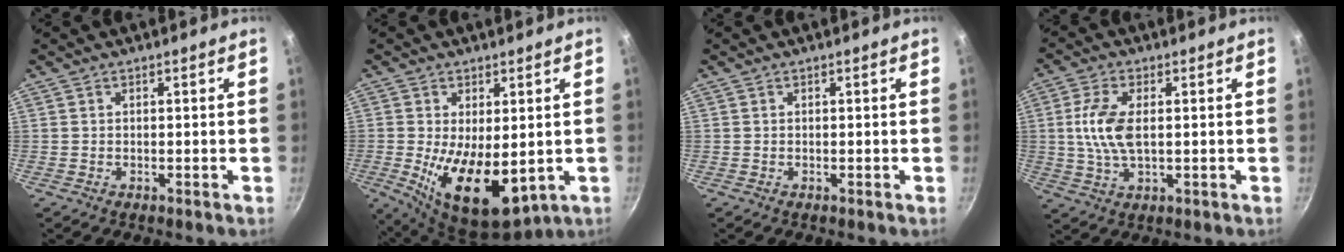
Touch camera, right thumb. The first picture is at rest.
{"total": 13.7, "force": [-1.4, 6.9, 11.7], "torque": [-0.184, -0.022, -0.005]}
{"total": 0.0}
{"total": 8.4, "force": [0.8, 4.0, 7.4], "torque": [-0.153, 0.002, 0.013]}